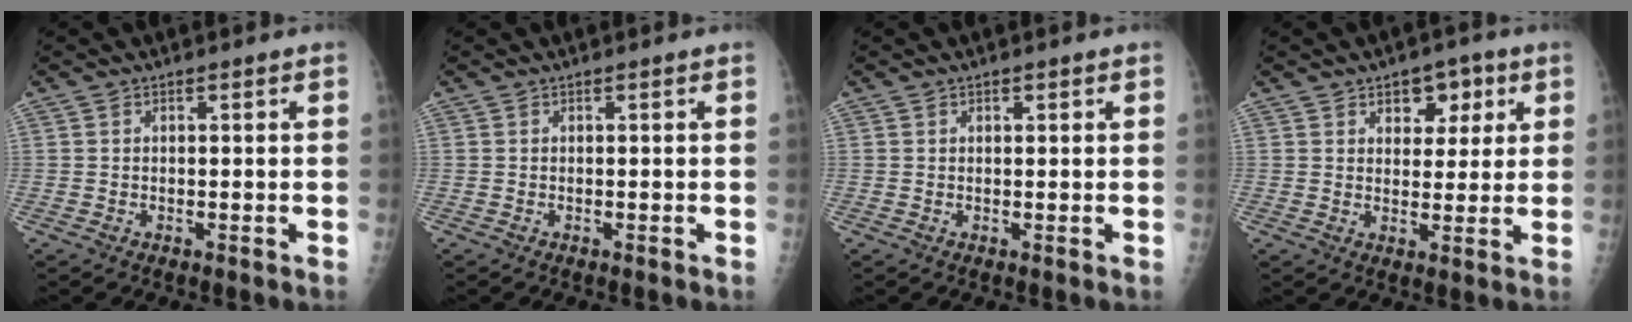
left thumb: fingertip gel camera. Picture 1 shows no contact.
{"total": 0.0}
{"total": 0.9, "force": [0.5, 0.5, 0.5], "torque": [-0.004, -0.002, 0.006]}
{"total": 7.1, "force": [3.3, 4.7, 4.1], "torque": [-0.015, -0.011, 0.043]}